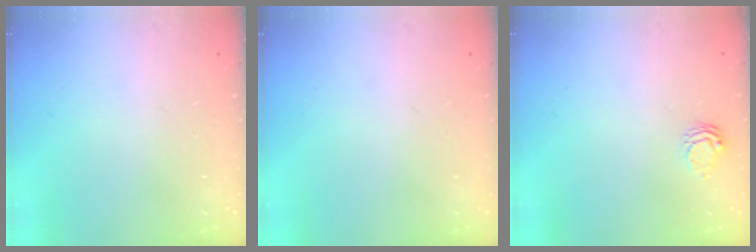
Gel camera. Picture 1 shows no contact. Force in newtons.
{"total": 0.0}
{"total": 5.6, "press": 5.6, "slide": 0.5}